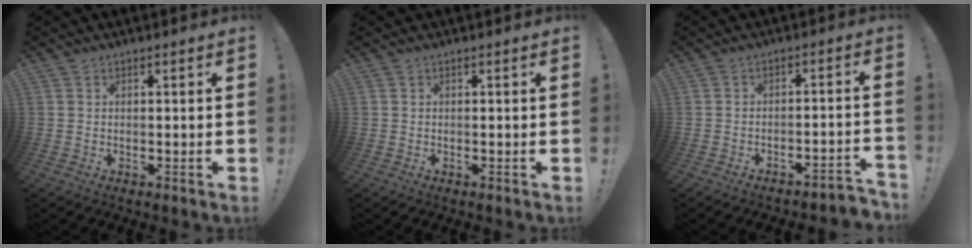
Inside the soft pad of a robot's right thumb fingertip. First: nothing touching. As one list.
[{"total": 0.0}, {"total": 3.9, "force": [-2.7, 0.6, 2.7], "torque": [-0.043, -0.001, -0.045]}]